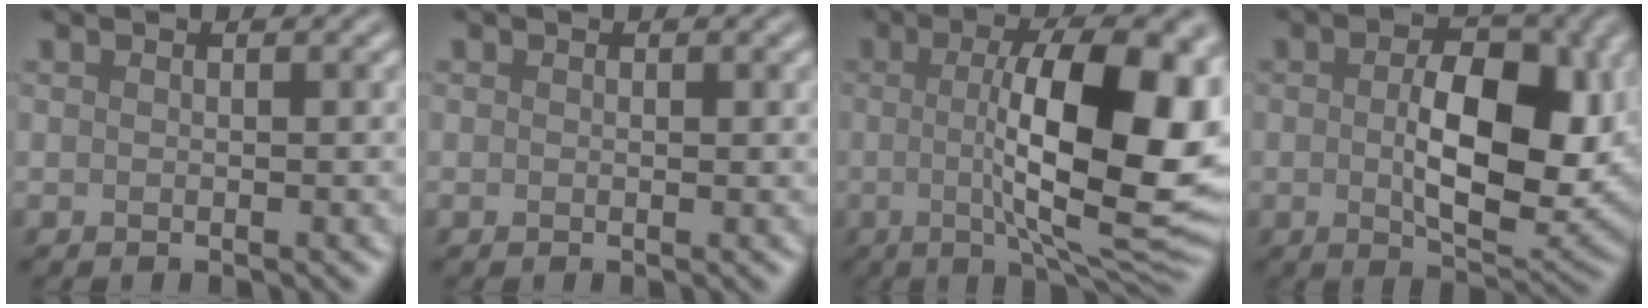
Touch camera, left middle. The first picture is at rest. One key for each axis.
{"total": 0.0}
{"total": 14.4, "fx": 0.4, "fy": 4.5, "fz": 13.7, "tx": -0.190, "ty": 0.001, "tz": 0.005}
{"total": 9.3, "fx": 0.0, "fy": 4.7, "fz": 8.0, "tx": -0.127, "ty": -0.005, "tz": 0.004}